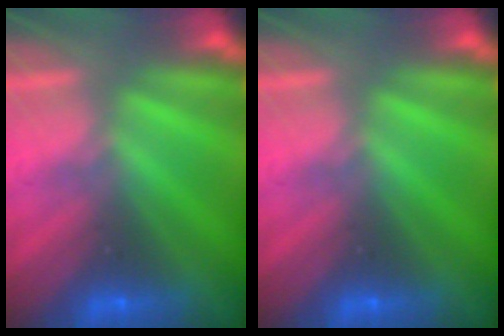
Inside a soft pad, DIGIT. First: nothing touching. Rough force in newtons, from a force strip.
{"total": 0.0}